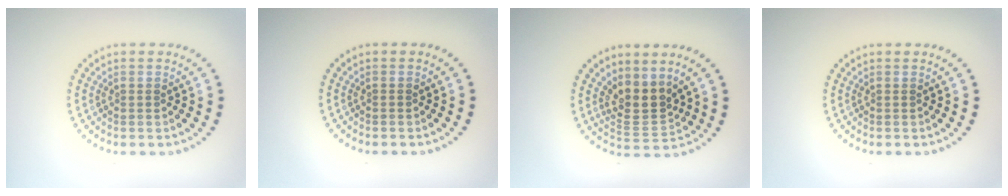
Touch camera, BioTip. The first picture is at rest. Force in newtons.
{"total": 0.0}
{"total": 3.4, "press": 2.8, "slide": 2.0}
{"total": 0.0}